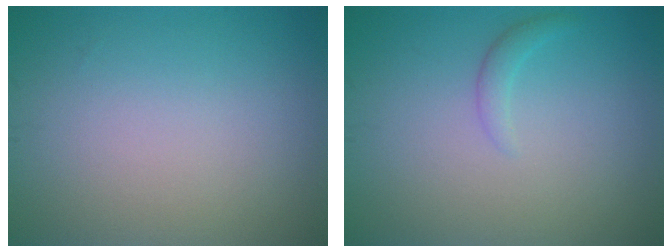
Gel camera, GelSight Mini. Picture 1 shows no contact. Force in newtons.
{"total": 1.1, "press": 1.1, "slide": 0.1}